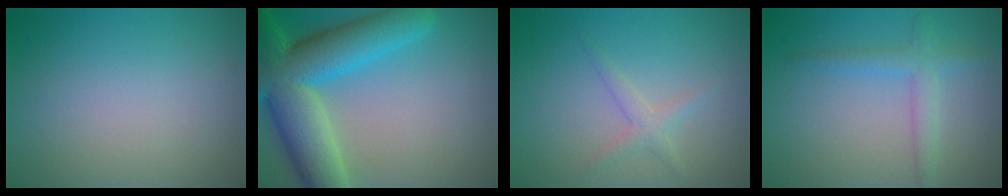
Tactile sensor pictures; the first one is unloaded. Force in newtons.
{"total": 11.6, "press": 11.6, "slide": 0.6}
{"total": 1.5, "press": 1.5, "slide": 0.1}
{"total": 2.0, "press": 2.0, "slide": 0.1}